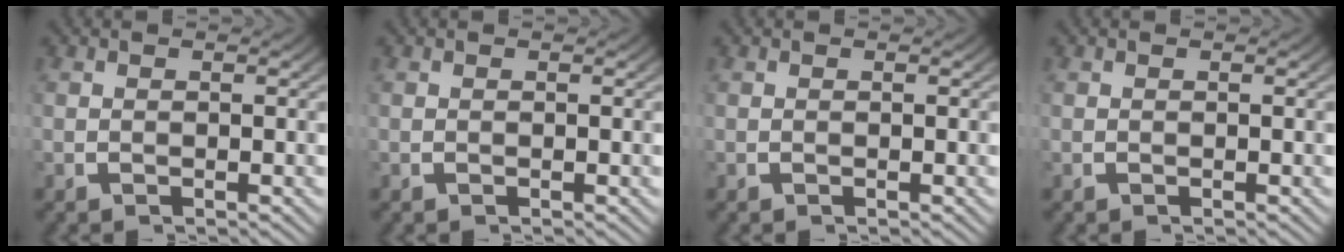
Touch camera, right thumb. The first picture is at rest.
{"total": 0.0}
{"total": 0.0}
{"total": 0.0}